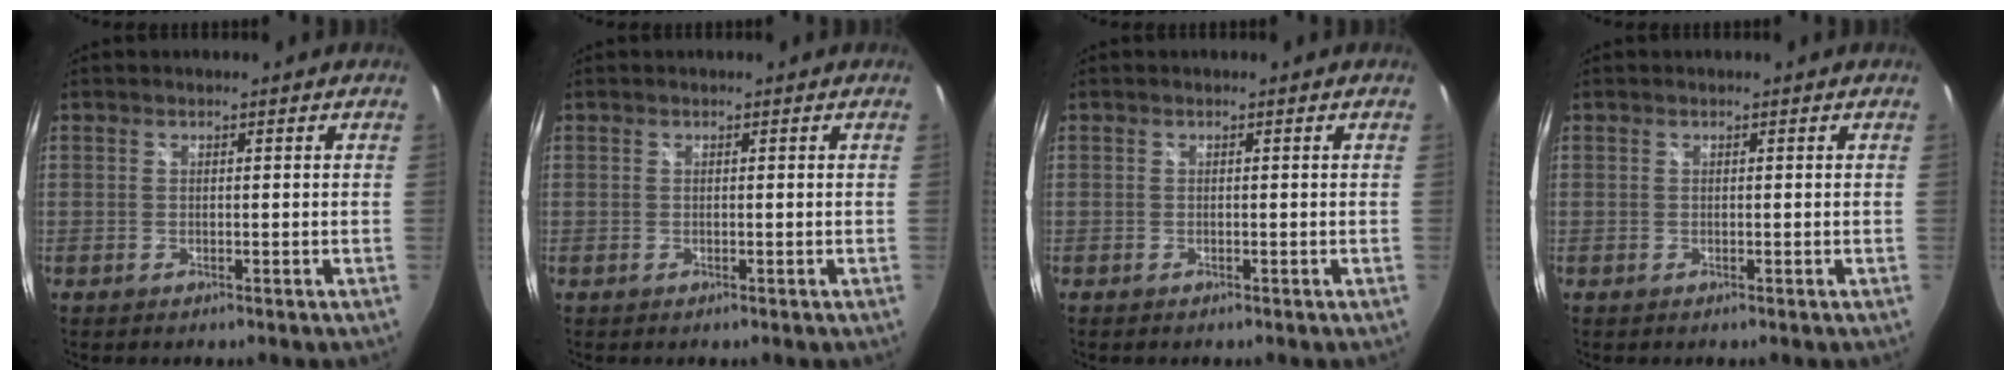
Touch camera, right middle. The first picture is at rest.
{"total": 0.0}
{"total": 0.0}
{"total": 0.0}